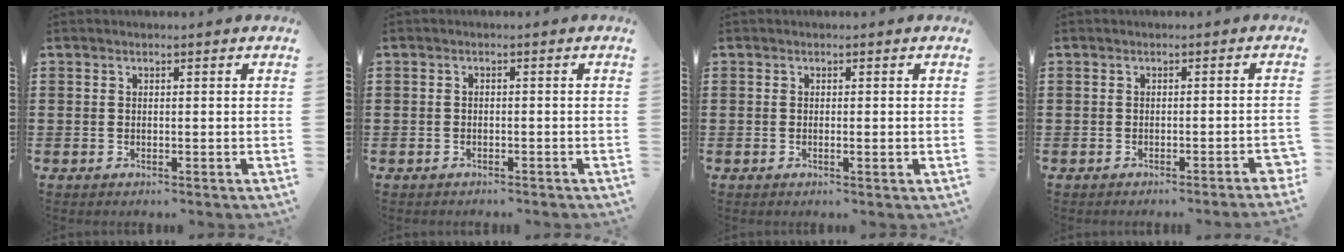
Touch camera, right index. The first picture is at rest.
{"total": 0.9, "force": [-0.8, 0.4, 0.1], "torque": [-0.006, 0.000, -0.017]}
{"total": 0.5, "force": [-0.1, 0.0, 0.5], "torque": [-0.009, -0.003, -0.001]}
{"total": 1.4, "force": [-1.1, -0.2, 0.9], "torque": [-0.015, -0.003, -0.019]}